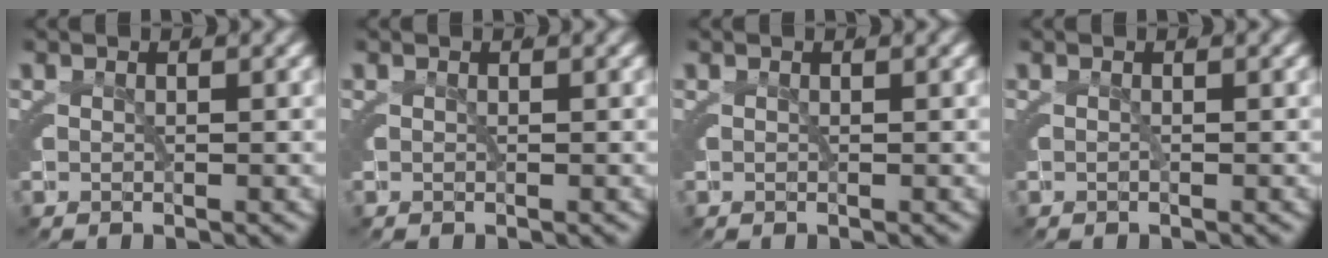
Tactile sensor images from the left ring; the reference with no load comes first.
{"total": 0.0}
{"total": 0.0}
{"total": 0.0}